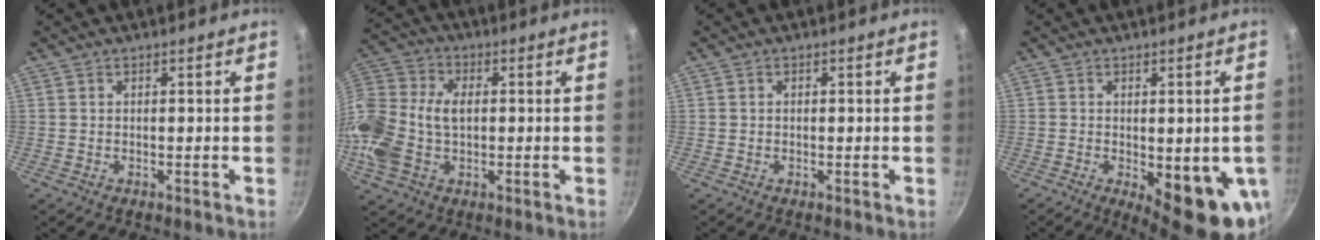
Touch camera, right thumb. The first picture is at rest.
{"total": 16.2, "force": [-0.6, 11.2, 11.7], "torque": [-0.250, 0.034, -0.021]}
{"total": 0.6, "force": [0.1, 0.5, 0.3], "torque": [-0.004, 0.005, 0.002]}
{"total": 13.6, "force": [-3.3, 4.9, 12.3], "torque": [-0.129, -0.014, -0.031]}